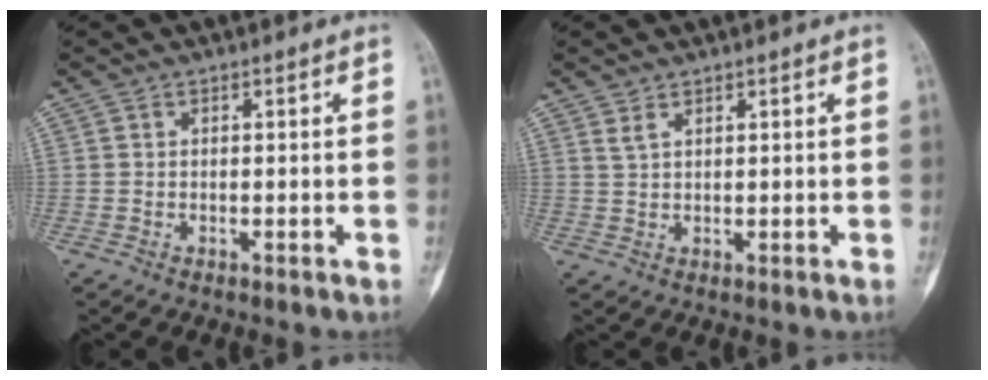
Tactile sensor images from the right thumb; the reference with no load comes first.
{"total": 1.6, "force": [1.3, 0.6, 0.6], "torque": [-0.010, -0.002, 0.030]}